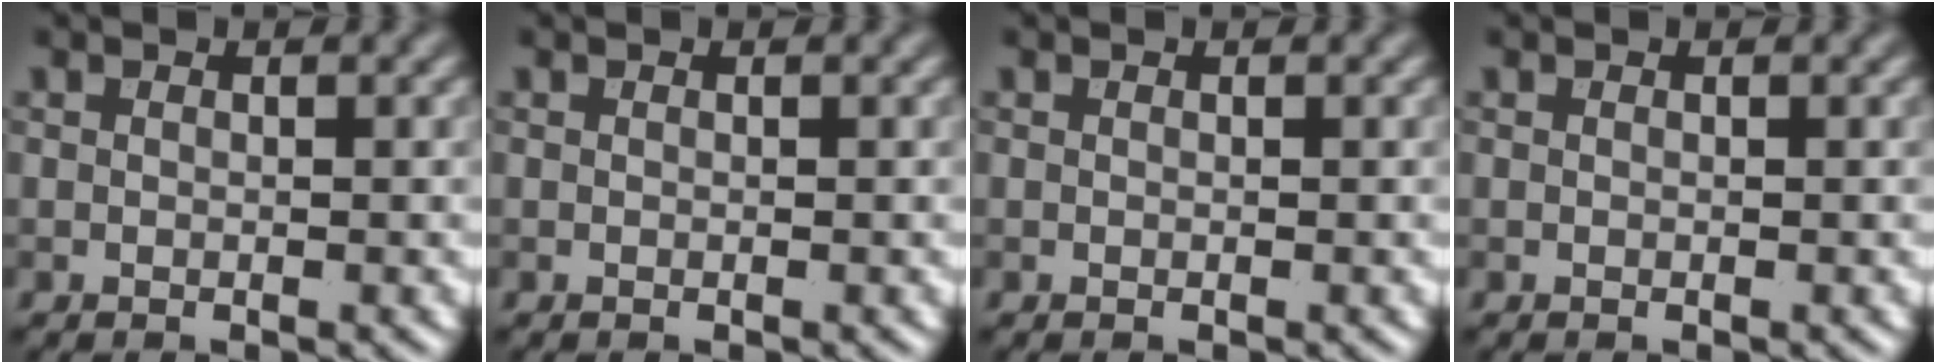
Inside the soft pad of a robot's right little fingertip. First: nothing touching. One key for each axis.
{"total": 0.0}
{"total": 0.0}
{"total": 0.0}